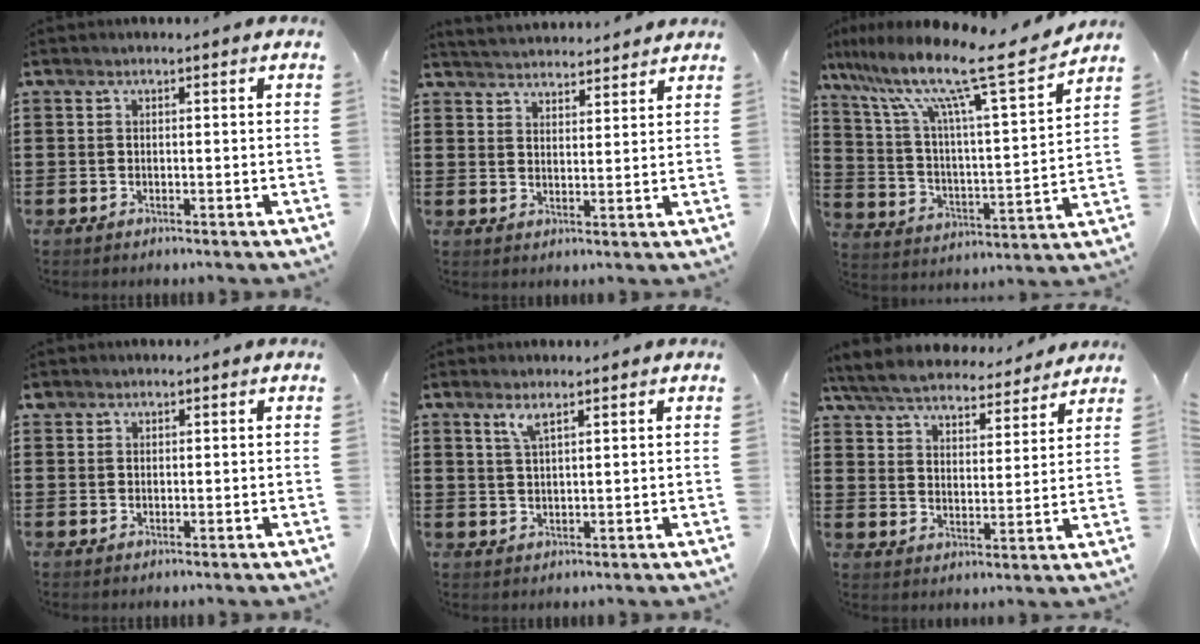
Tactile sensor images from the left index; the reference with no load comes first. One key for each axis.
{"total": 3.5, "fx": 3.5, "fy": -0.1, "fz": -0.2, "tx": -0.009, "ty": -0.017, "tz": 0.064}
{"total": 12.9, "fx": 9.8, "fy": 0.5, "fz": 8.4, "tx": -0.187, "ty": -0.065, "tz": 0.154}
{"total": 0.9, "fx": 0.6, "fy": 0.5, "fz": 0.1, "tx": -0.005, "ty": 0.003, "tz": 0.013}
{"total": 2.8, "fx": 1.9, "fy": 0.4, "fz": 2.0, "tx": -0.045, "ty": 0.001, "tz": 0.034}
{"total": 5.9, "fx": 5.8, "fy": 0.5, "fz": 1.2, "tx": -0.054, "ty": -0.039, "tz": 0.099}